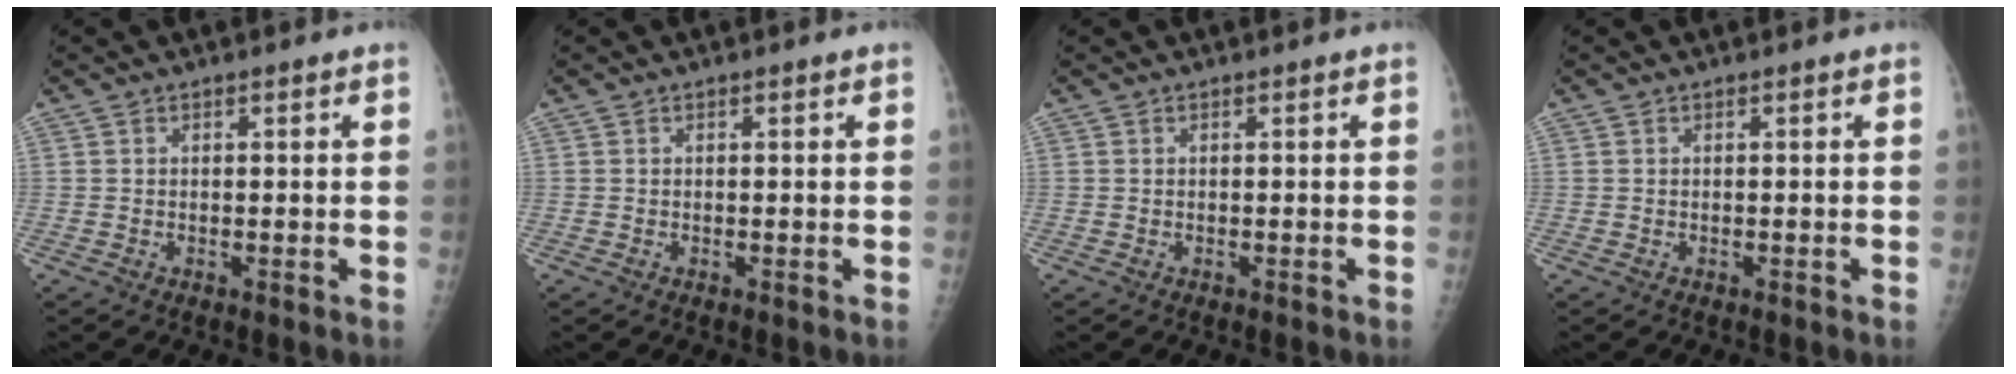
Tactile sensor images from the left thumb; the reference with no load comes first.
{"total": 0.0}
{"total": 0.0}
{"total": 0.0}